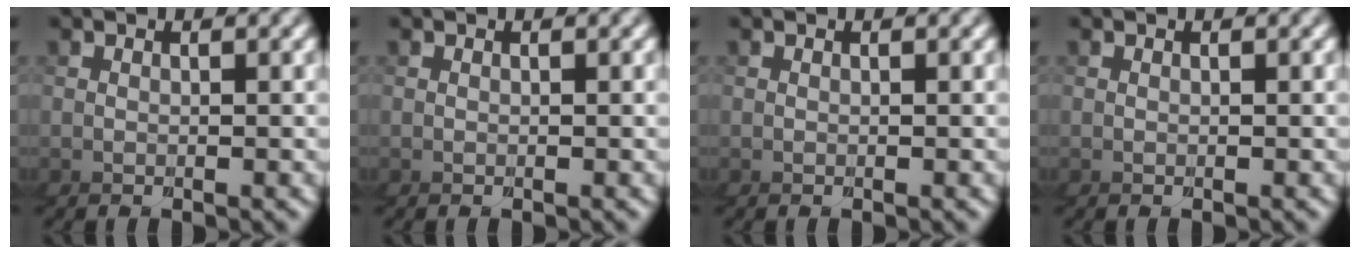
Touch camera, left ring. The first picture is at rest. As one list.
[{"total": 0.0}, {"total": 0.0}, {"total": 0.0}]